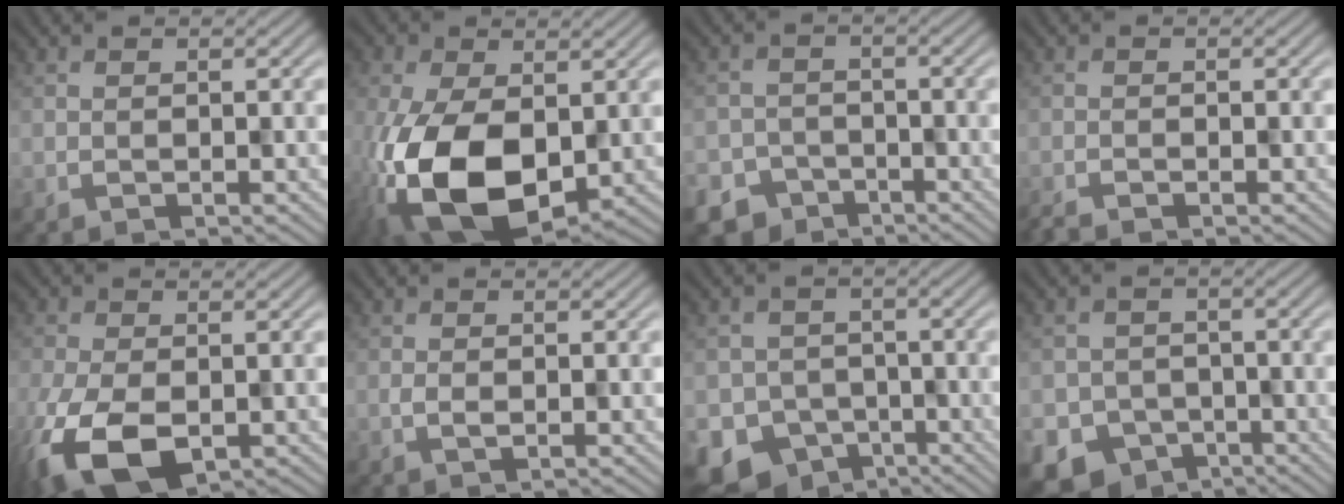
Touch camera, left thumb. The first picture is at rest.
{"total": 13.4, "force": [-3.0, 7.8, 10.4], "torque": [-0.246, -0.041, -0.042]}
{"total": 5.7, "force": [-4.5, 3.5, 0.4], "torque": [0.002, -0.005, -0.067]}
{"total": 1.6, "force": [-1.5, -0.1, 0.4], "torque": [-0.011, 0.001, -0.026]}
{"total": 11.4, "force": [-5.1, 5.9, 8.3], "torque": [-0.194, -0.048, -0.075]}
{"total": 1.0, "force": [-0.1, 0.5, 0.9], "torque": [-0.018, -0.001, -0.002]}
{"total": 10.5, "force": [-6.3, 8.1, 2.2], "torque": [-0.055, -0.038, -0.099]}
{"total": 8.2, "force": [-5.2, 6.1, 1.8], "torque": [-0.037, -0.023, -0.081]}